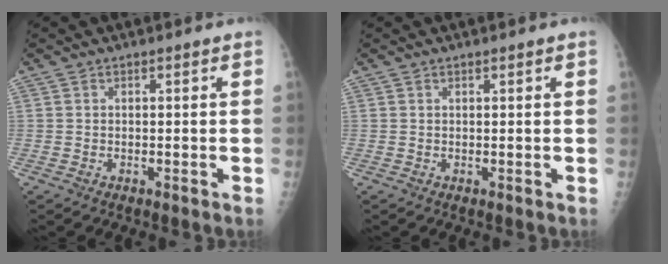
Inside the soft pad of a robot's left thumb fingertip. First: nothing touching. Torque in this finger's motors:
{"motor_torque": [-0.02, 0.17, -0.11, 0.14, -0.03]}